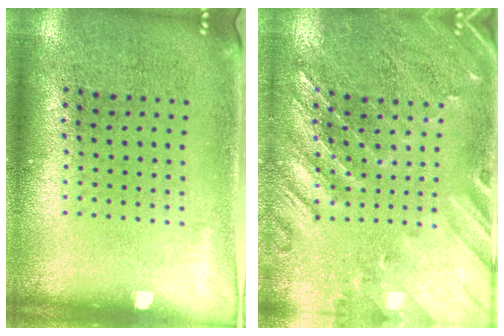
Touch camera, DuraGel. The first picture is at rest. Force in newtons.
{"total": 0.6, "press": 0.4, "slide": 0.4}